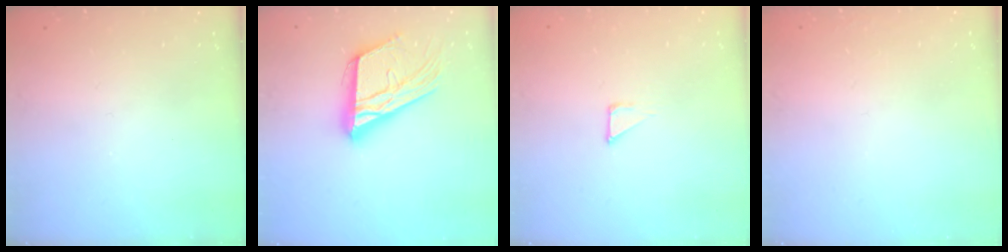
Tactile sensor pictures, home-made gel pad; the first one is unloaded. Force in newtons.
{"total": 19.6, "press": 19.4, "slide": 2.8}
{"total": 2.1, "press": 2.1, "slide": 0.1}
{"total": 1.5, "press": 1.5, "slide": 0.1}